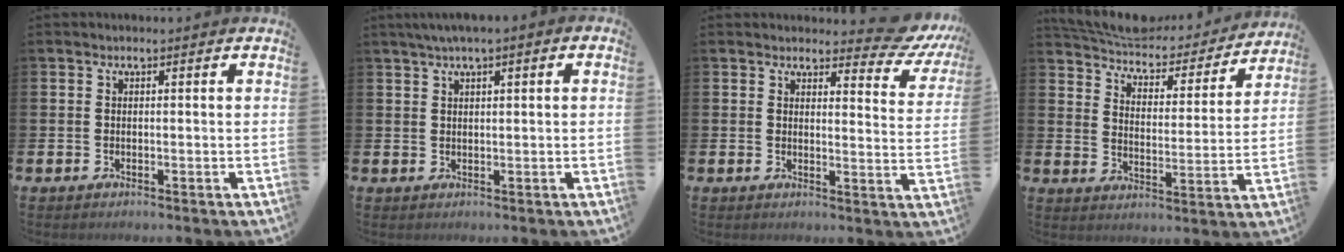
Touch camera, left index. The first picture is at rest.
{"total": 2.0, "force": [1.4, 0.3, 1.5], "torque": [-0.027, 0.002, 0.024]}
{"total": 4.7, "force": [4.1, 1.8, 1.4], "torque": [-0.019, -0.030, 0.065]}
{"total": 5.9, "force": [5.5, 1.7, 1.2], "torque": [-0.061, -0.043, 0.091]}